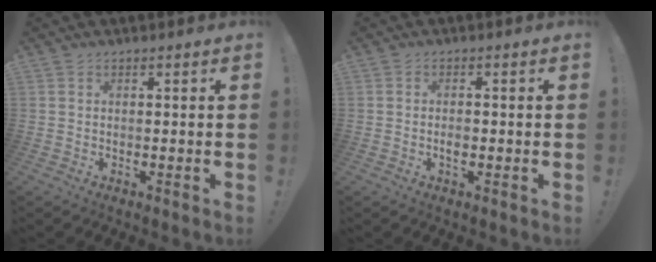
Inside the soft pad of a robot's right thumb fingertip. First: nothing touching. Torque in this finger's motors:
{"motor_torque": [-0.05, -0.03, 0.00, 0.00, 0.00]}